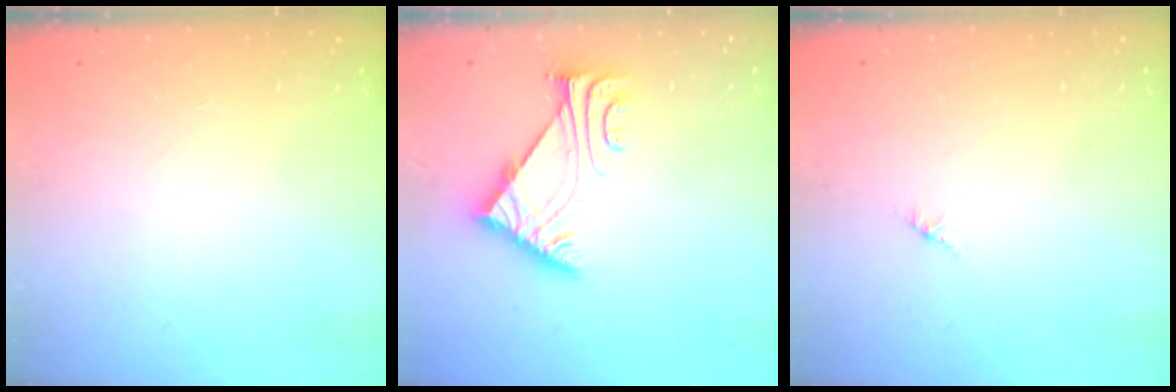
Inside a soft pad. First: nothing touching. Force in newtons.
{"total": 5.9, "press": 5.8, "slide": 1.2}
{"total": 1.4, "press": 1.4, "slide": 0.4}